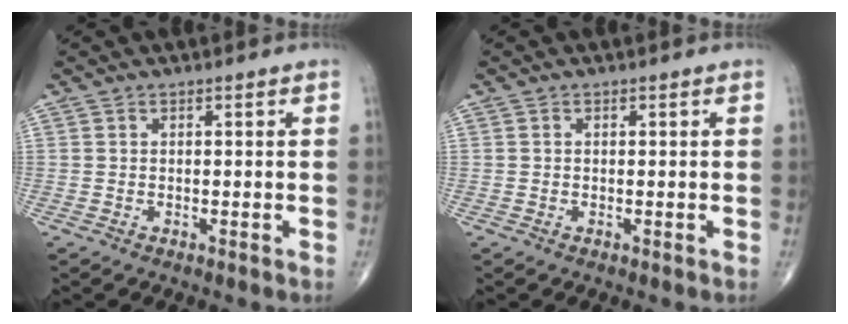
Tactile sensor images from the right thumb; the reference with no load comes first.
{"total": 0.0}